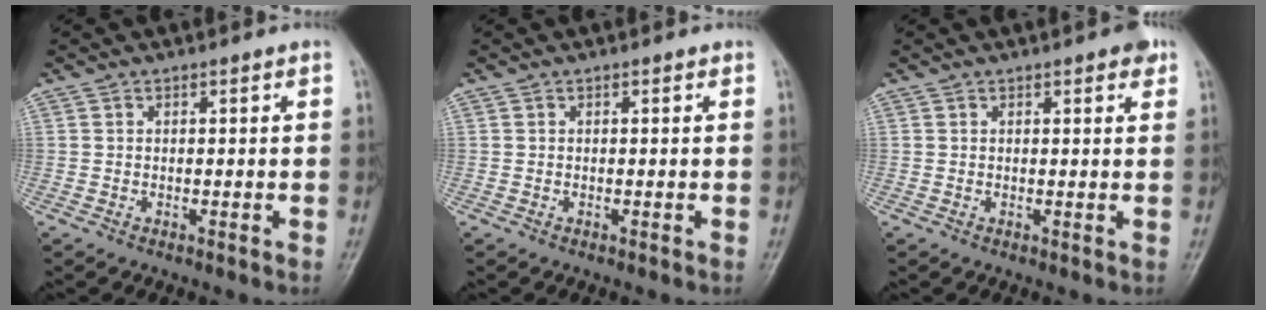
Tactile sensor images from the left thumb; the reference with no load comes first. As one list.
[{"total": 0.0}, {"total": 2.9, "force": [1.6, 1.0, 2.1], "torque": [-0.019, -0.002, 0.016]}]